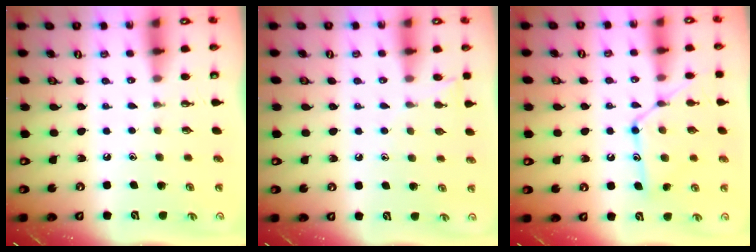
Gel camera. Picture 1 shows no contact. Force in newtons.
{"total": 5.0, "press": 4.9, "slide": 0.5}
{"total": 12.9, "press": 12.9, "slide": 0.9}